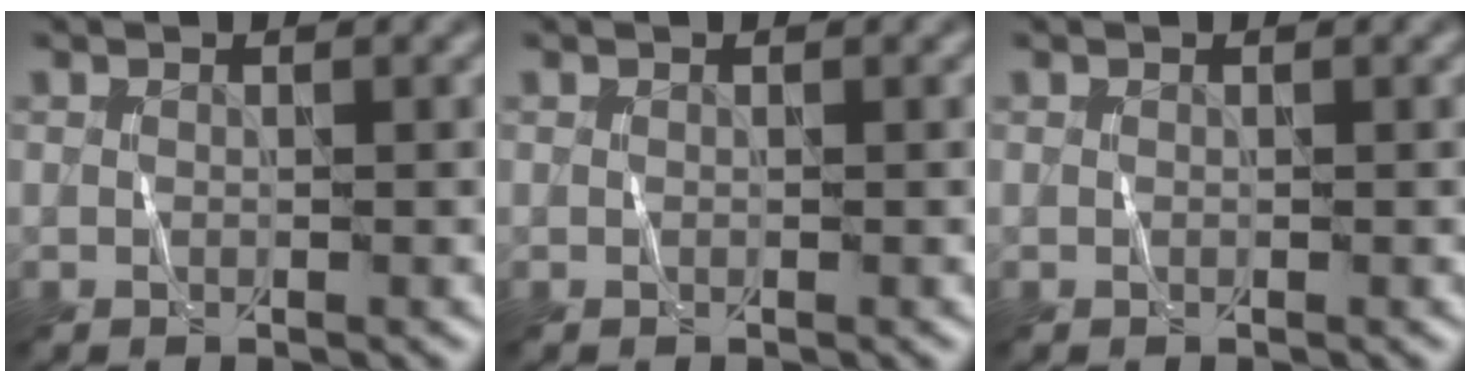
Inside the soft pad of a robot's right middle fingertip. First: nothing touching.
{"total": 0.0}
{"total": 0.0}